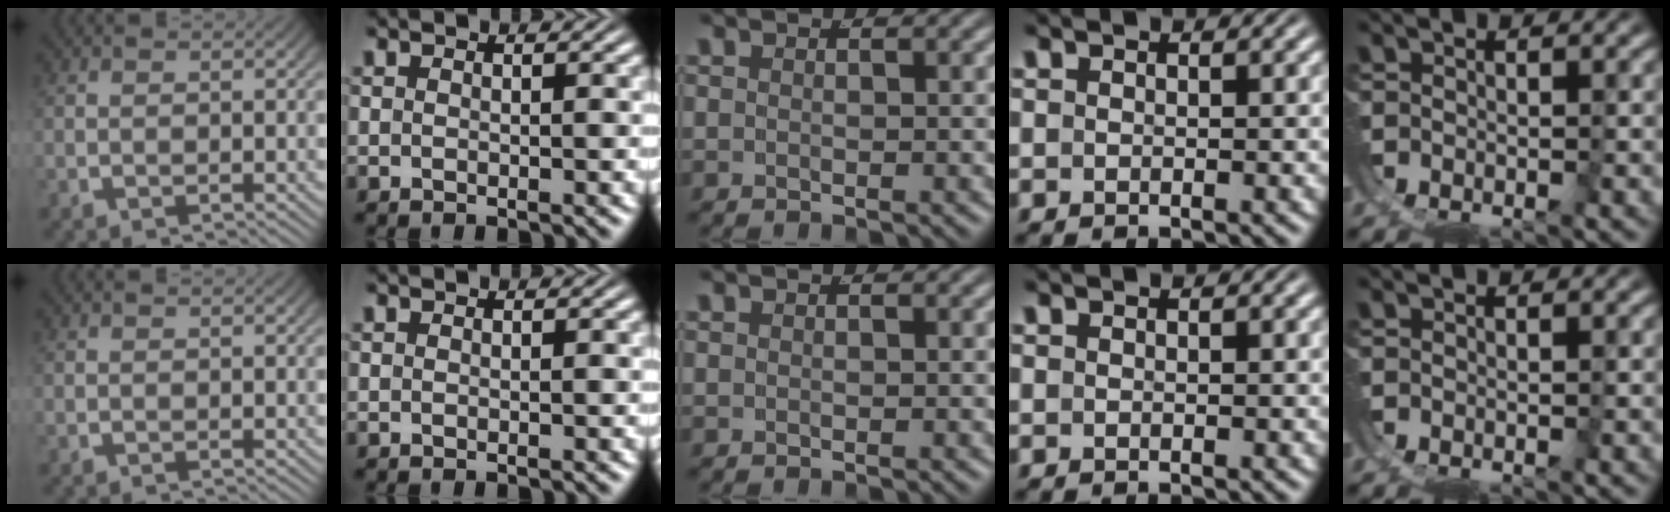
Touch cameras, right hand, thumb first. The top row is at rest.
{}